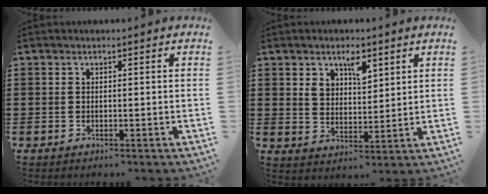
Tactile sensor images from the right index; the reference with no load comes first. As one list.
[{"total": 4.4, "force": [2.8, 2.3, 2.5], "torque": [-0.042, 0.002, 0.047]}]